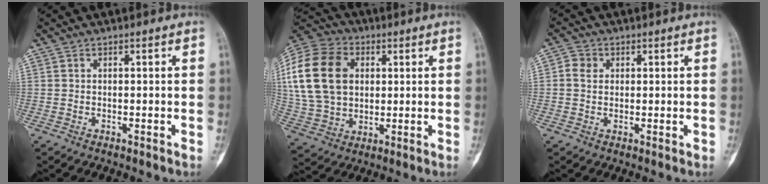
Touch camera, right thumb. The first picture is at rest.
{"total": 20.2, "force": [3.9, 14.7, 13.4], "torque": [-0.255, 0.010, 0.074]}
{"total": 3.1, "force": [0.5, 2.7, 1.4], "torque": [-0.013, 0.005, 0.005]}